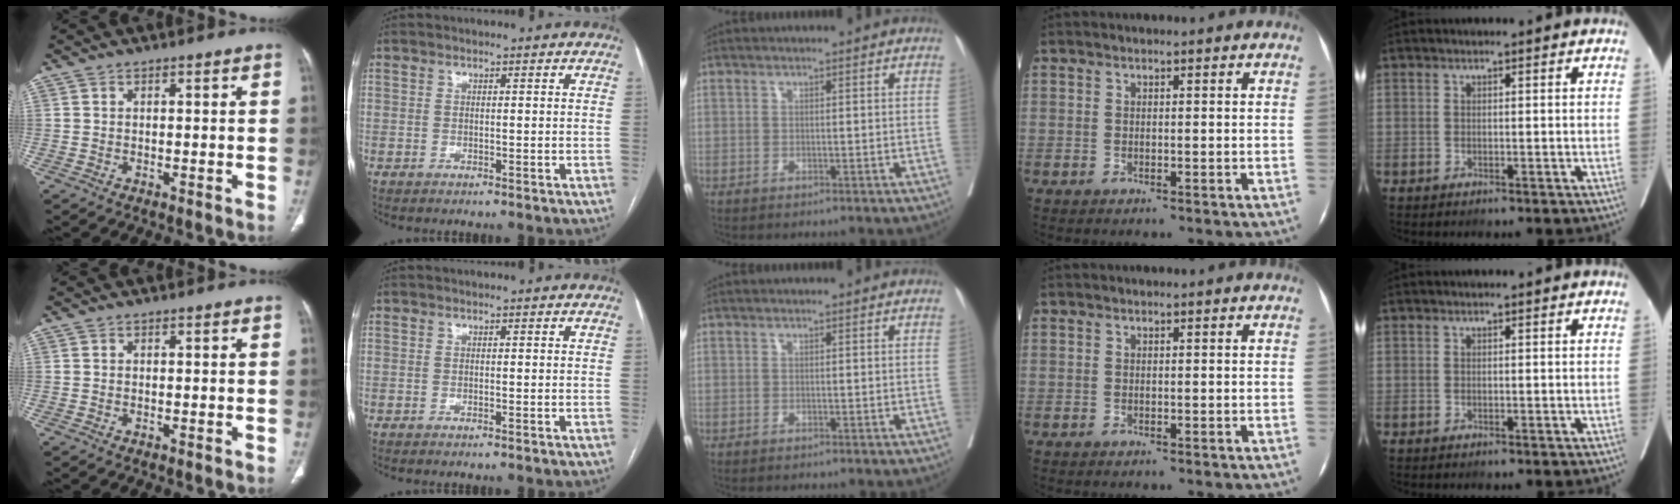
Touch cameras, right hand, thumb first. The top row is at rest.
{}